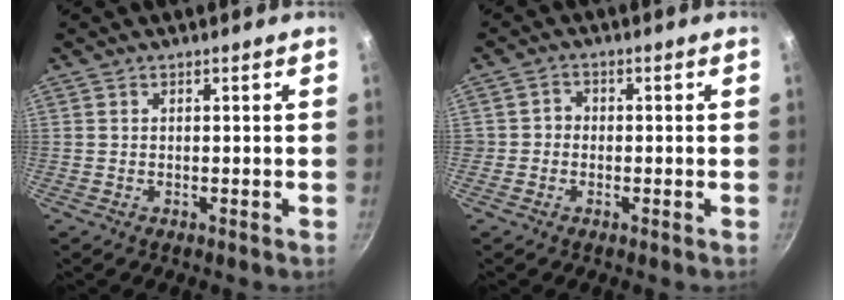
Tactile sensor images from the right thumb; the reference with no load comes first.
{"total": 1.8, "force": [-0.1, 1.8, 0.5], "torque": [0.003, 0.005, -0.004]}